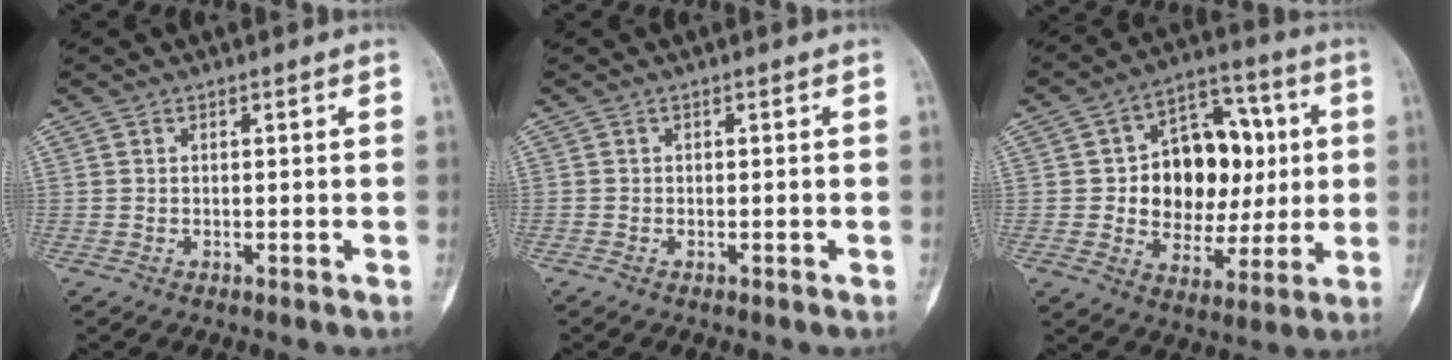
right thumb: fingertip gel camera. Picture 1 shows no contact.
{"total": 0.0}
{"total": 17.6, "force": [1.6, 13.0, 11.7], "torque": [-0.114, 0.019, 0.028]}